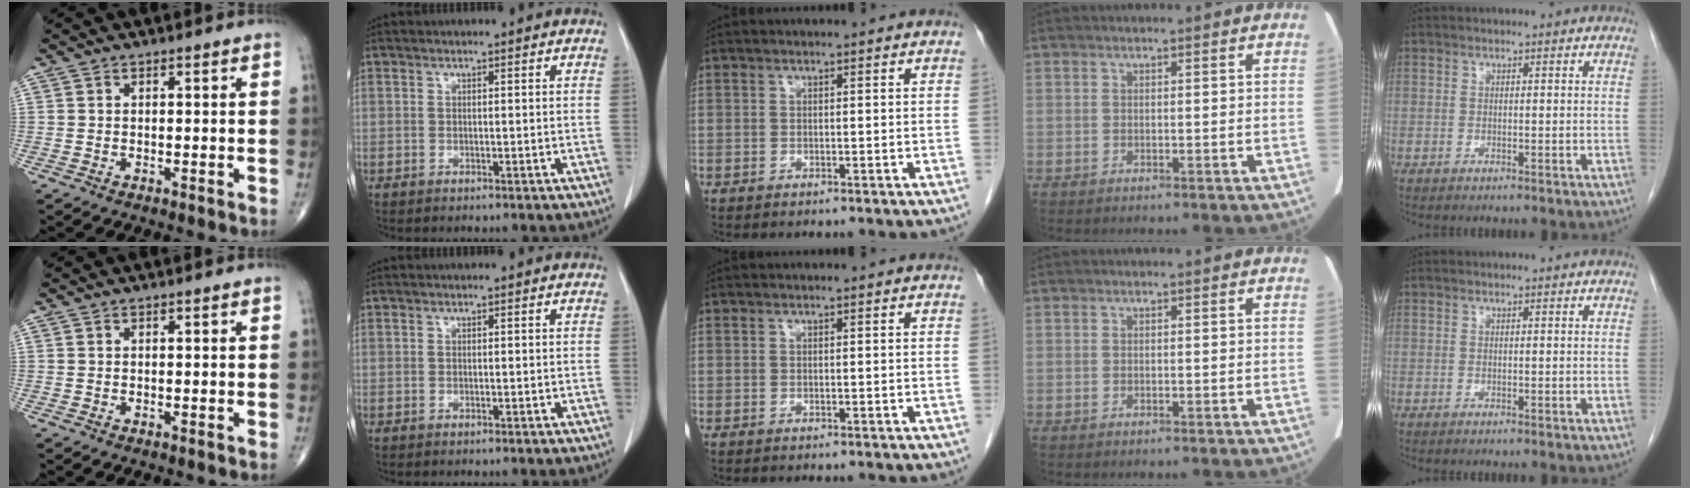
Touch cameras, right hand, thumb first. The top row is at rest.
{}